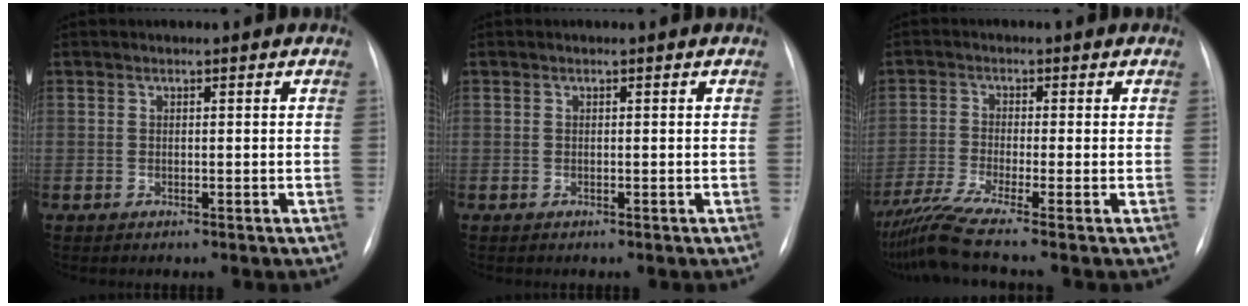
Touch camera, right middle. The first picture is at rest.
{"total": 0.0}
{"total": 7.5, "force": [-5.9, -2.0, 4.2], "torque": [-0.080, -0.027, -0.104]}